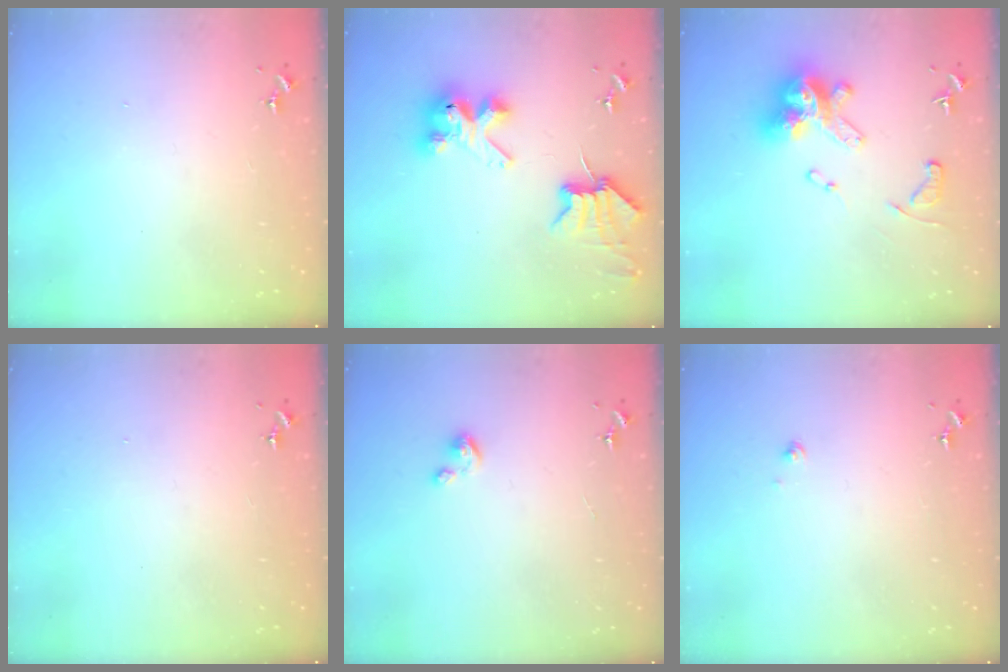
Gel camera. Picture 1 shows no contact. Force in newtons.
{"total": 8.1, "press": 8.1, "slide": 0.3}
{"total": 17.1, "press": 17.0, "slide": 1.4}
{"total": 0.0}
{"total": 3.0, "press": 3.0, "slide": 0.2}
{"total": 1.2, "press": 1.2, "slide": 0.1}